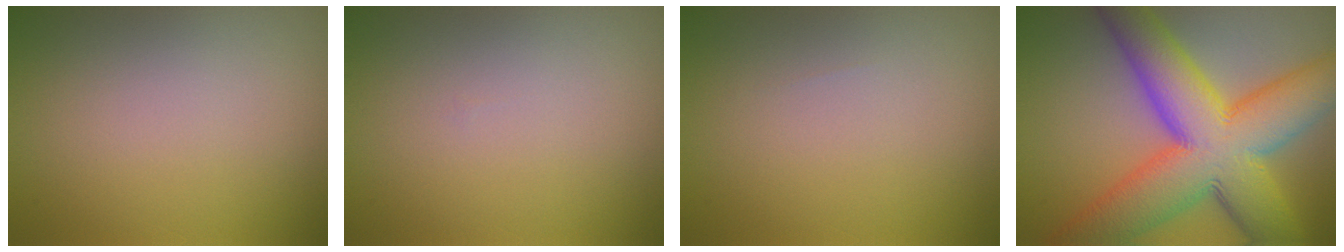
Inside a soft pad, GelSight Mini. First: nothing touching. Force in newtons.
{"total": 0.0}
{"total": 0.0}
{"total": 14.5, "press": 14.5, "slide": 0.3}